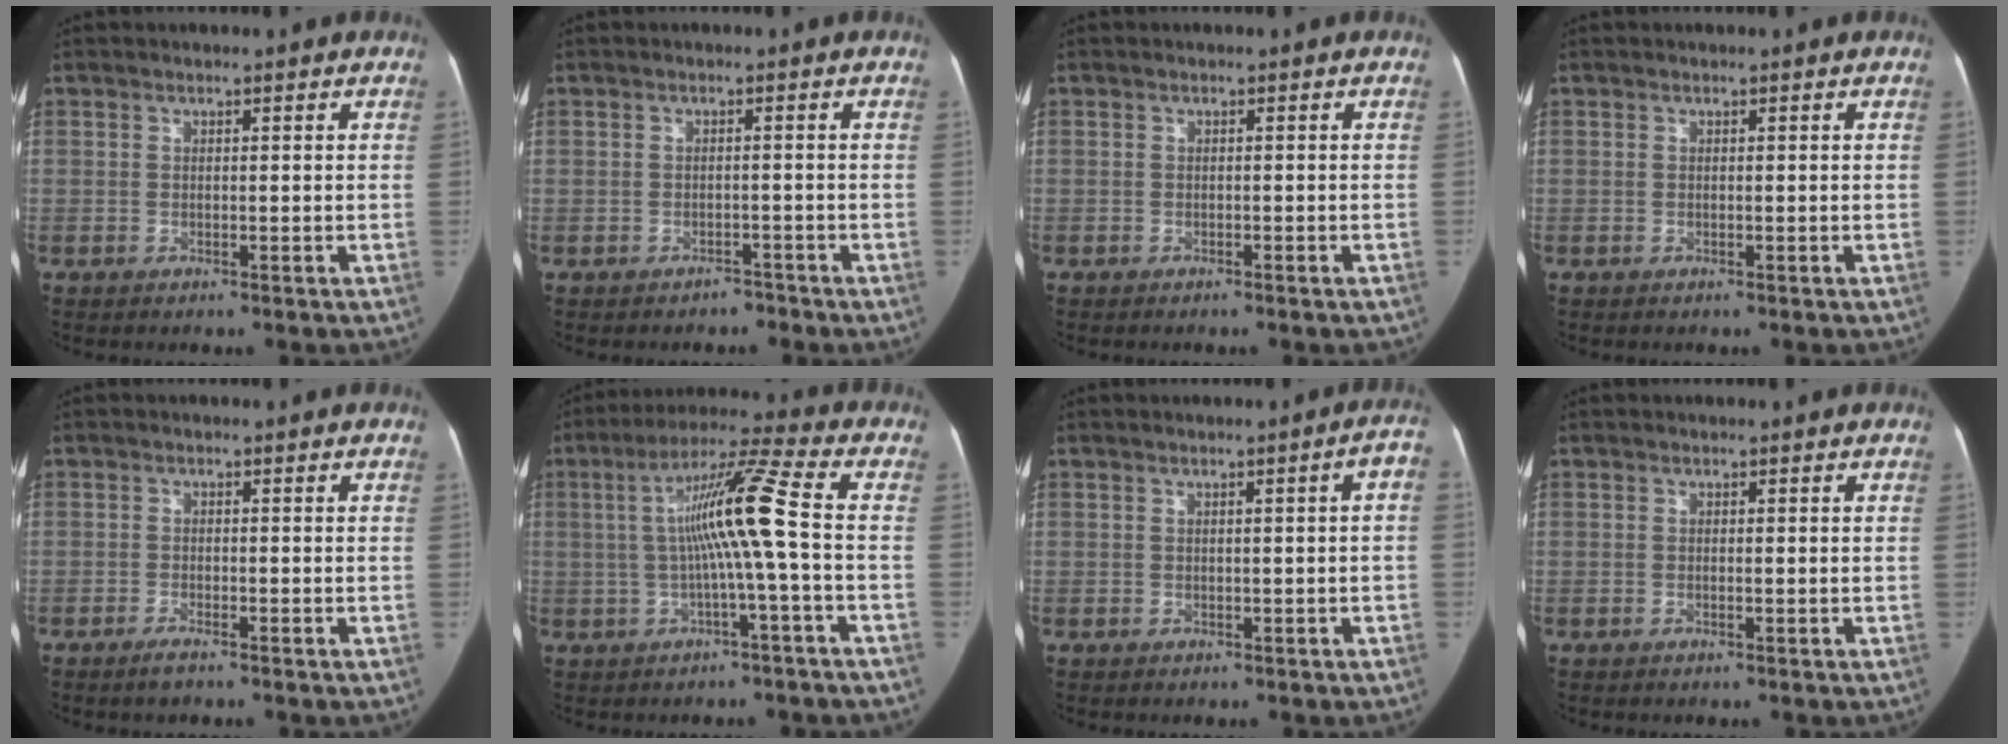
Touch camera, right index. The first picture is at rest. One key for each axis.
{"total": 1.8, "fx": -1.4, "fy": 1.2, "fz": -0.2, "tx": 0.000, "ty": 0.007, "tz": -0.023}
{"total": 1.1, "fx": -0.9, "fy": 0.2, "fz": 0.5, "tx": -0.007, "ty": -0.001, "tz": -0.011}
{"total": 0.0}
{"total": 1.7, "fx": -1.4, "fy": 0.2, "fz": 1.0, "tx": -0.026, "ty": -0.003, "tz": -0.022}
{"total": 10.5, "fx": -0.4, "fy": -1.4, "fz": 10.4, "tx": -0.187, "ty": 0.020, "tz": -0.009}
{"total": 2.8, "fx": 0.1, "fy": 0.1, "fz": 2.8, "tx": -0.028, "ty": 0.009, "tz": 0.001}
{"total": 0.0}